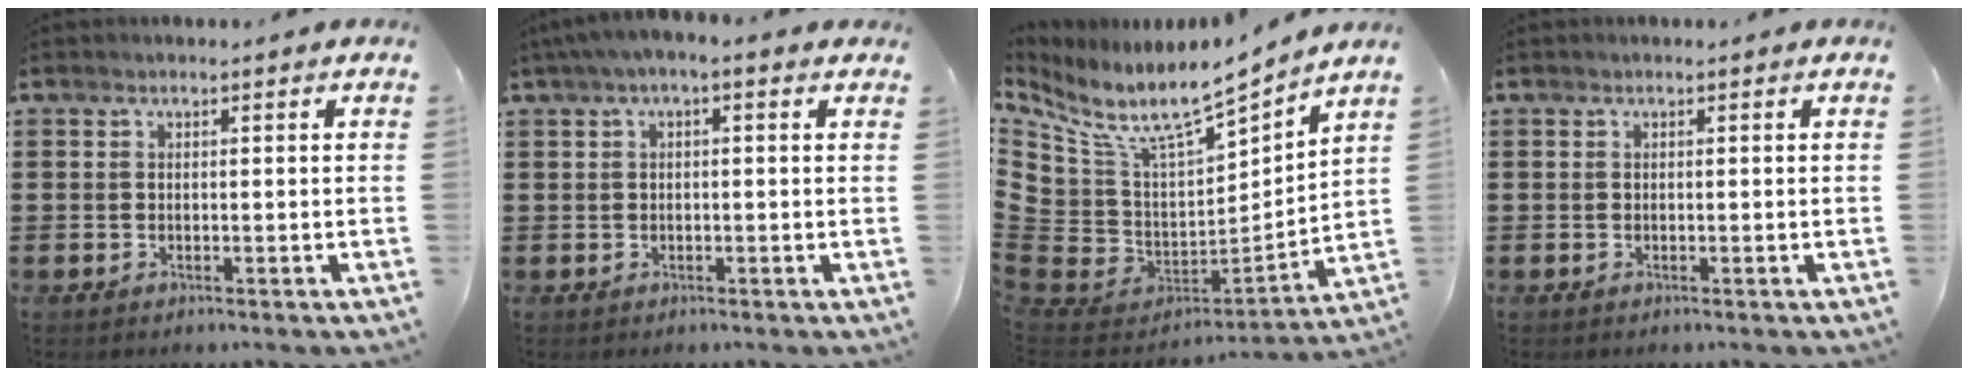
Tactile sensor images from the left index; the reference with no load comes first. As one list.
[{"total": 1.8, "force": [-0.3, 0.5, 1.7], "torque": [-0.036, 0.001, -0.011]}, {"total": 8.1, "force": [6.2, 3.2, 4.1], "torque": [-0.108, -0.047, 0.107]}, {"total": 0.0}]